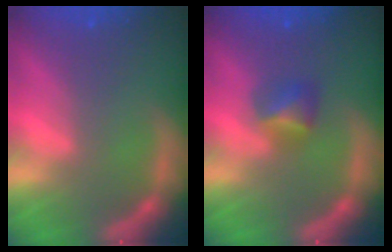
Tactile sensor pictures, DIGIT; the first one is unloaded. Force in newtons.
{"total": 2.4}